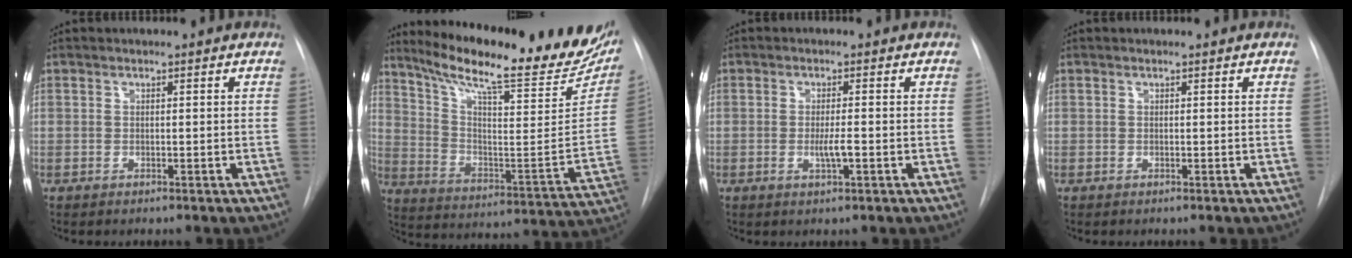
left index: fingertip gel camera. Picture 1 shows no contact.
{"total": 26.4, "force": [21.2, 4.7, 14.9], "torque": [-0.231, -0.043, 0.297]}
{"total": 2.5, "force": [-0.6, 0.2, 2.4], "torque": [-0.047, -0.003, -0.010]}
{"total": 0.0}